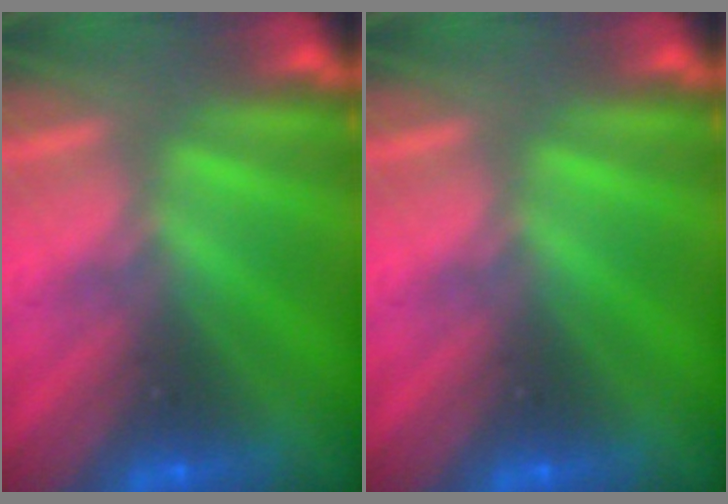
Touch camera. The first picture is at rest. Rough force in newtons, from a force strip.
{"total": 0.0}